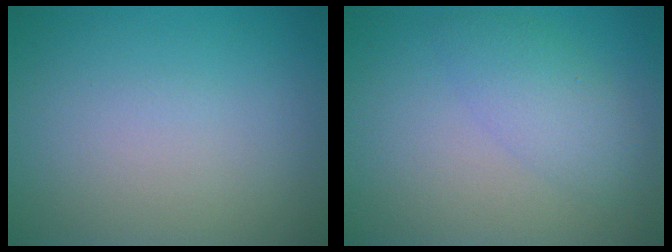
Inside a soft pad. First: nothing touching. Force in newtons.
{"total": 1.9, "press": 1.9, "slide": 0.2}